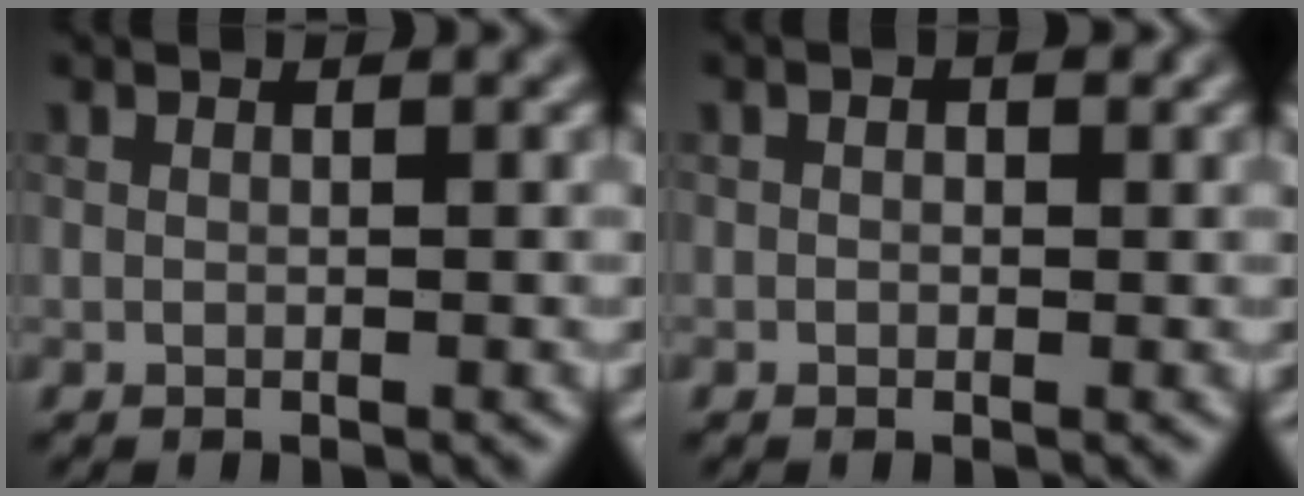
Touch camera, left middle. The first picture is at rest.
{"total": 0.5, "force": [-0.3, 0.3, 0.3], "torque": [-0.009, 0.003, 0.005]}